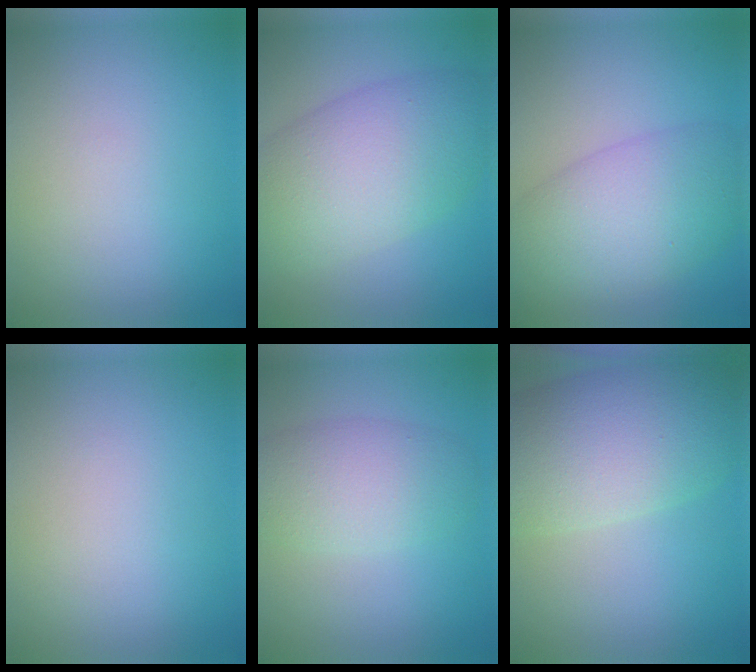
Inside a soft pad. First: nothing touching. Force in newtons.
{"total": 9.1, "press": 9.1, "slide": 0.5}
{"total": 7.6, "press": 7.6, "slide": 0.3}
{"total": 0.0}
{"total": 4.8, "press": 4.8, "slide": 0.1}
{"total": 9.7, "press": 9.7, "slide": 0.4}